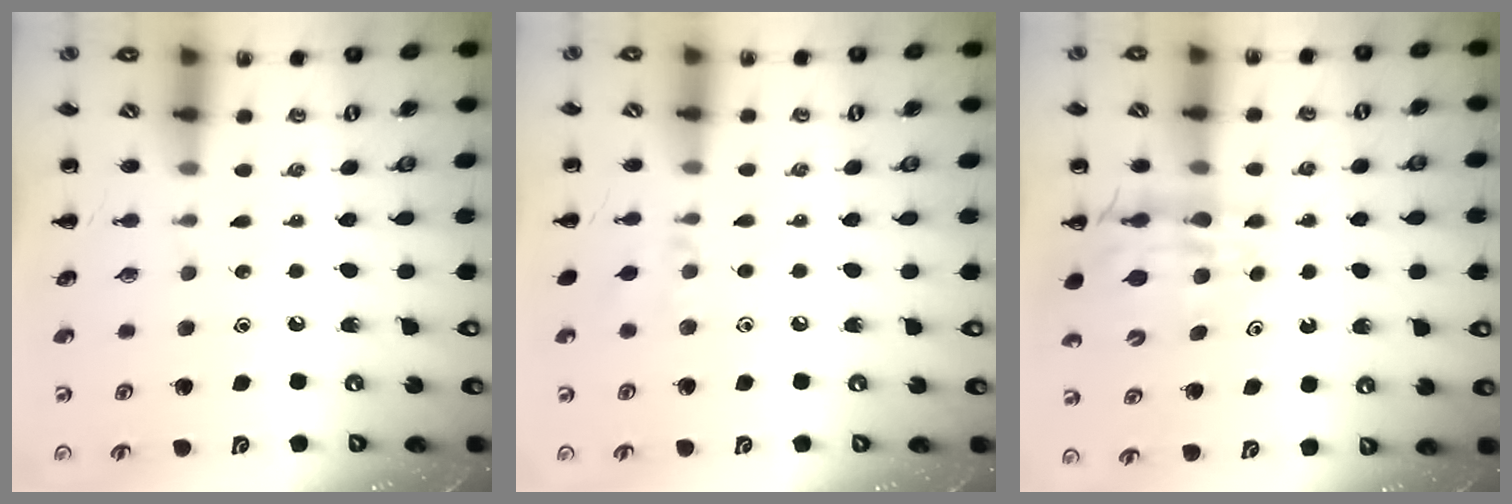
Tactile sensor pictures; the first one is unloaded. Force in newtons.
{"total": 5.6, "press": 5.3, "slide": 1.8}
{"total": 10.7, "press": 10.2, "slide": 3.4}